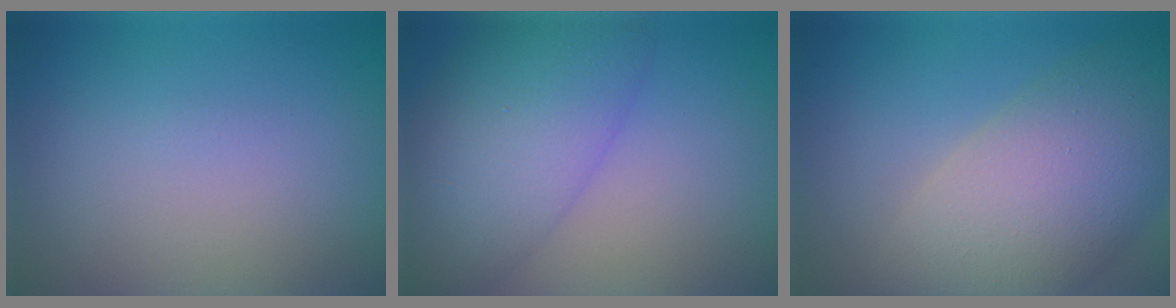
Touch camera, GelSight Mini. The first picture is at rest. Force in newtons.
{"total": 8.2, "press": 8.2, "slide": 0.3}
{"total": 10.8, "press": 10.8, "slide": 0.6}